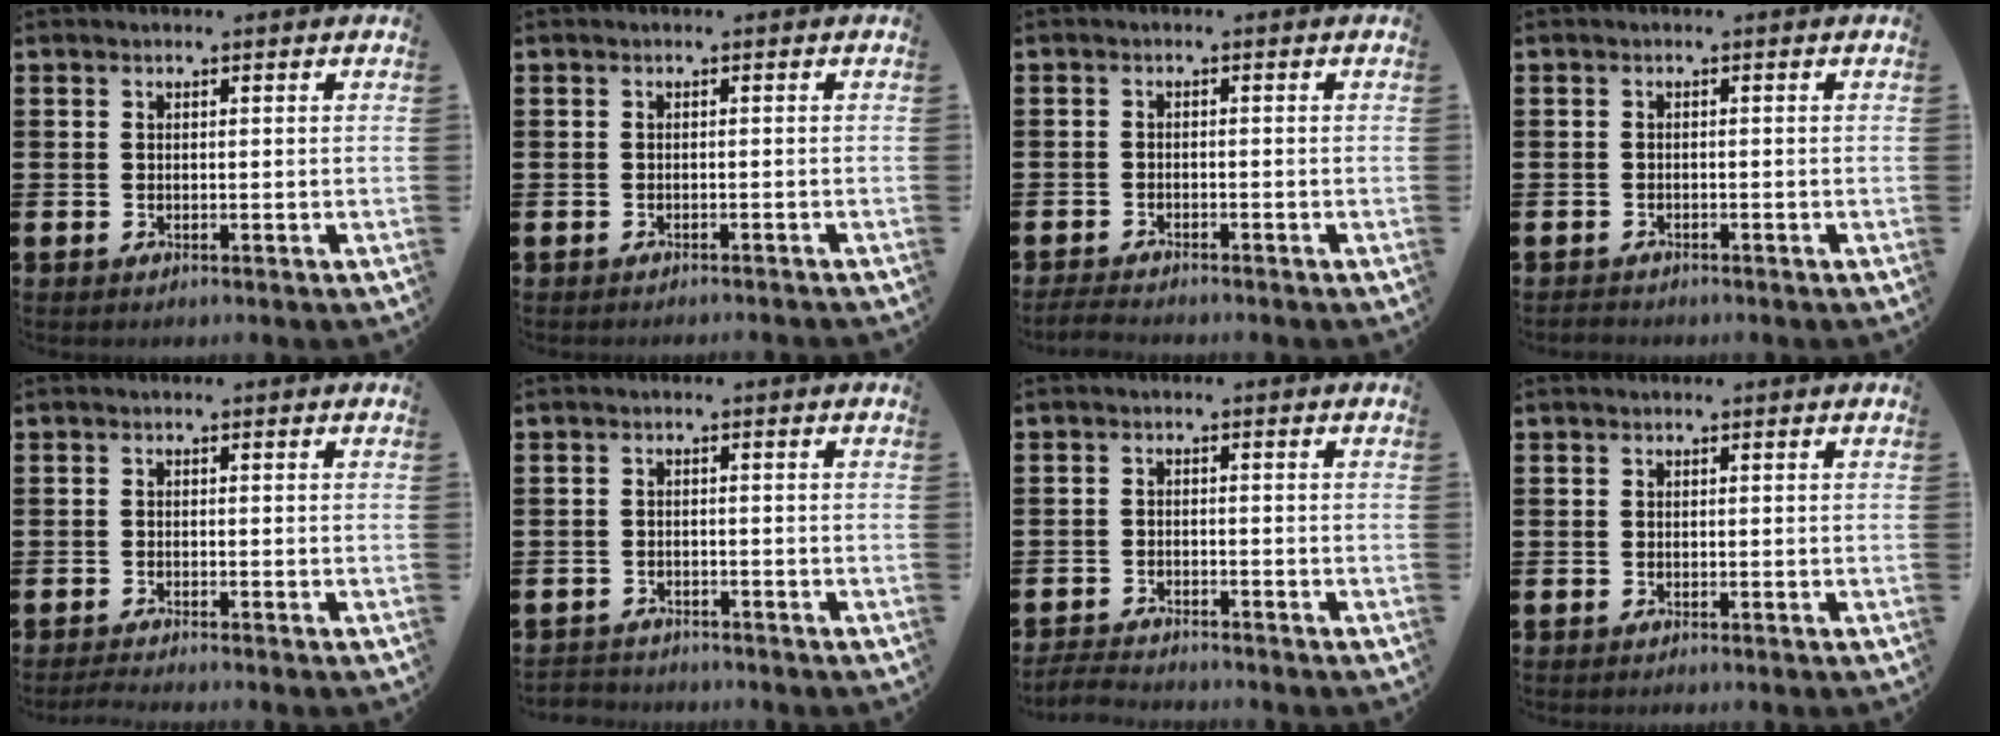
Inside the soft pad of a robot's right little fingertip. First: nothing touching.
{"total": 0.6, "force": [-0.6, -0.1, 0.0], "torque": [0.001, -0.002, -0.011]}
{"total": 1.5, "force": [-1.5, 0.1, 0.4], "torque": [-0.009, 0.003, -0.030]}
{"total": 0.6, "force": [-0.6, 0.1, -0.1], "torque": [-0.001, -0.001, -0.013]}
{"total": 1.1, "force": [-0.9, -0.1, 0.5], "torque": [-0.008, -0.001, -0.019]}
{"total": 1.5, "force": [-1.5, 0.2, -0.2], "torque": [-0.001, 0.002, -0.034]}
{"total": 2.4, "force": [-2.4, 0.0, 0.1], "torque": [-0.005, 0.003, -0.052]}
{"total": 0.0}